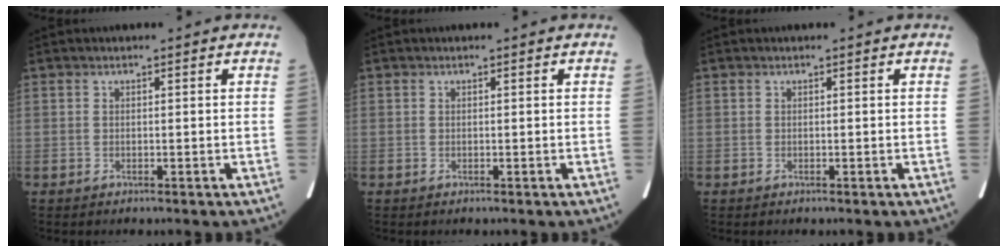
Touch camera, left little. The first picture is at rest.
{"total": 0.0}
{"total": 0.0}